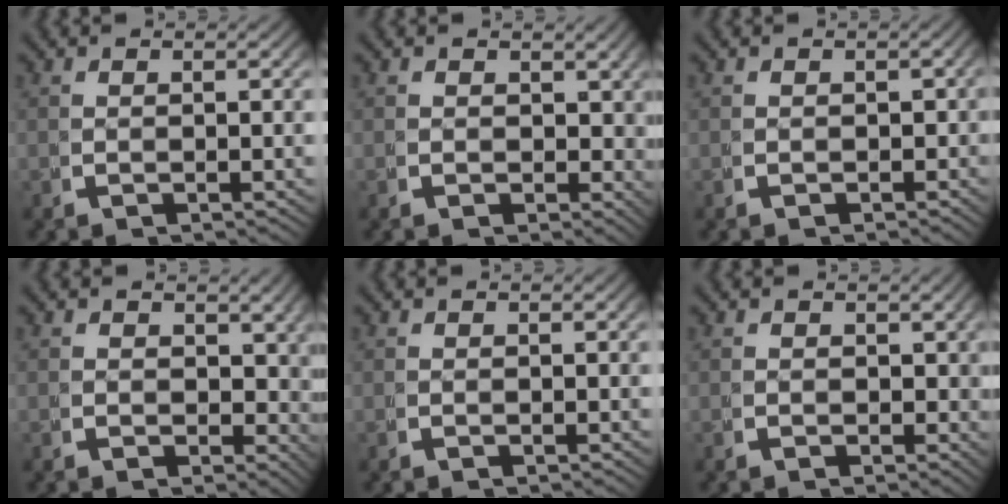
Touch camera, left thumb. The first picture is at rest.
{"total": 2.3, "force": [1.1, 1.7, 1.2], "torque": [-0.007, -0.011, 0.021]}
{"total": 1.0, "force": [-0.4, 0.8, 0.4], "torque": [-0.002, -0.007, -0.006]}
{"total": 3.3, "force": [1.4, 2.4, 1.7], "torque": [-0.018, -0.016, 0.028]}
{"total": 0.0}
{"total": 1.3, "force": [0.5, 1.0, 0.5], "torque": [0.001, -0.007, 0.010]}